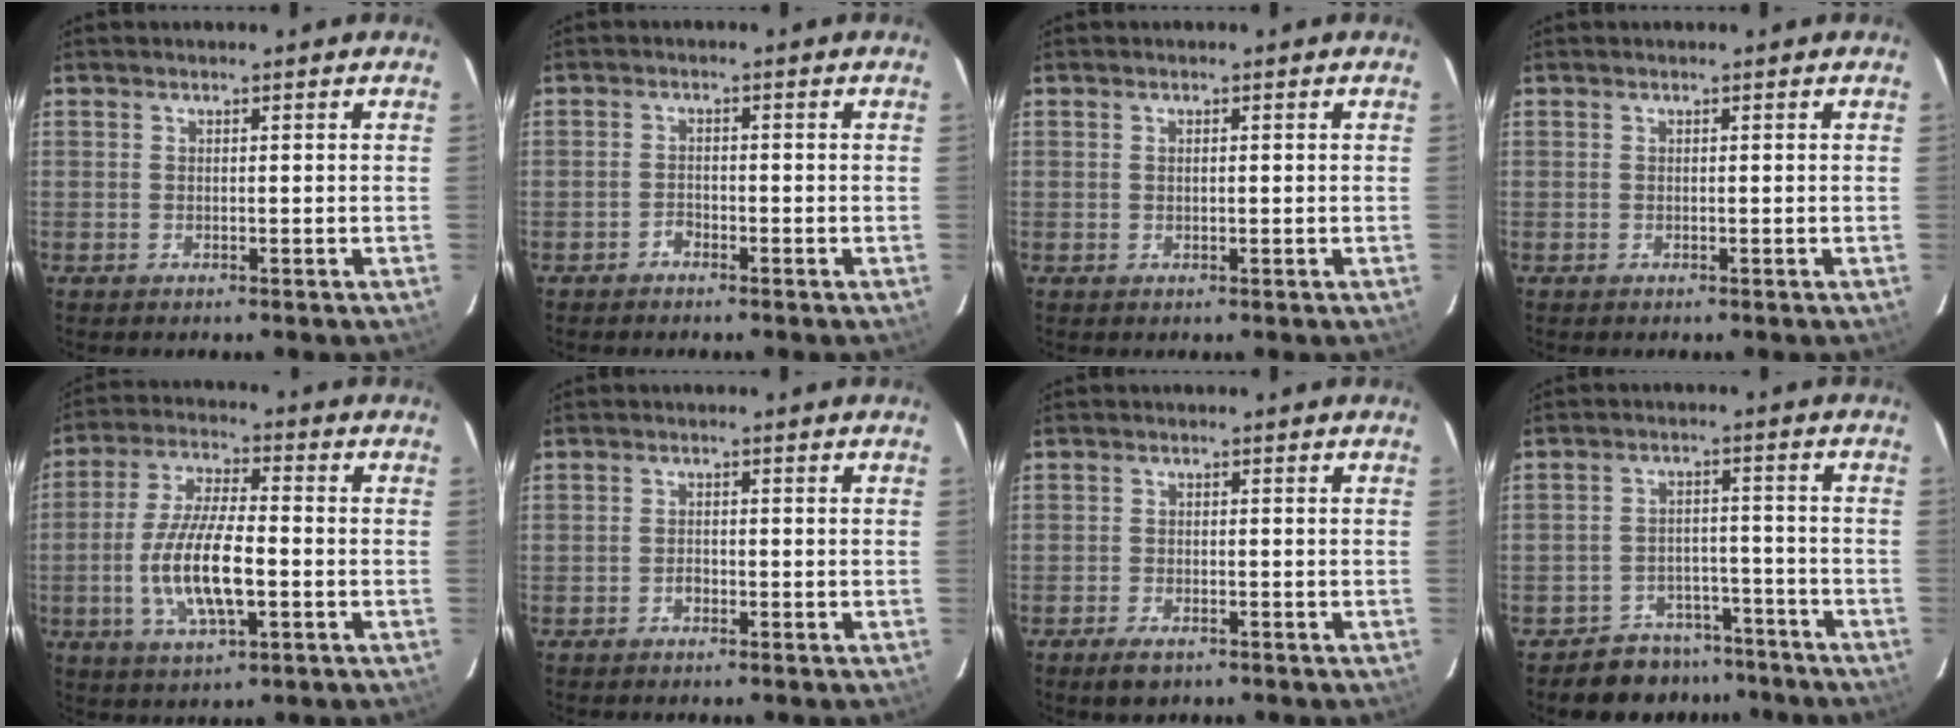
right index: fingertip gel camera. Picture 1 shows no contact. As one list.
[{"total": 1.3, "force": [-1.2, 0.6, 0.2], "torque": [-0.004, 0.003, -0.022]}, {"total": 0.6, "force": [0.2, 0.3, 0.5], "torque": [-0.010, 0.002, 0.003]}, {"total": 0.0}, {"total": 13.0, "force": [-2.9, 4.1, 12.0], "torque": [-0.243, -0.006, -0.052]}, {"total": 1.2, "force": [-0.7, 0.8, 0.5], "torque": [-0.011, 0.003, -0.010]}, {"total": 3.4, "force": [-2.3, 1.6, 2.0], "torque": [-0.047, -0.008, -0.040]}, {"total": 8.5, "force": [-7.0, 4.7, 0.9], "torque": [-0.024, 0.029, -0.092]}]